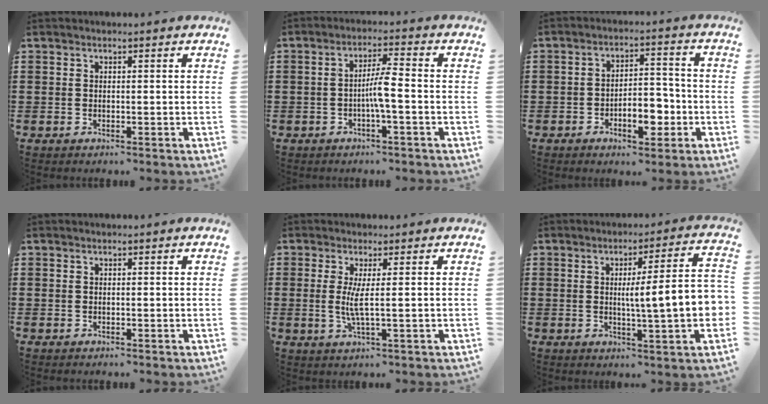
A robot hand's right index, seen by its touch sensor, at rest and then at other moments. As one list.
[{"total": 4.2, "force": [-1.1, 0.2, 4.1], "torque": [-0.082, -0.002, -0.025]}, {"total": 6.4, "force": [-2.6, 3.1, 5.0], "torque": [-0.066, 0.005, -0.049]}, {"total": 0.0}, {"total": 4.0, "force": [0.2, -0.2, 4.0], "torque": [-0.089, -0.015, -0.002]}, {"total": 9.2, "force": [-0.1, 0.7, 9.2], "torque": [-0.138, -0.014, -0.012]}]